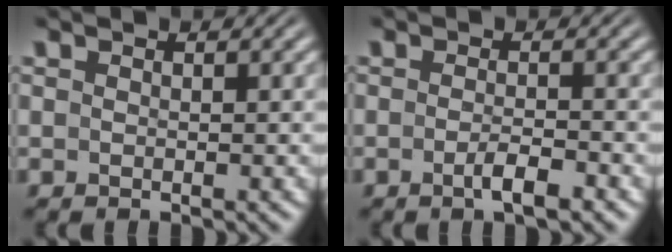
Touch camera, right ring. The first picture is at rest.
{"total": 2.1, "force": [-1.4, -0.1, 1.6], "torque": [-0.025, 0.000, -0.027]}